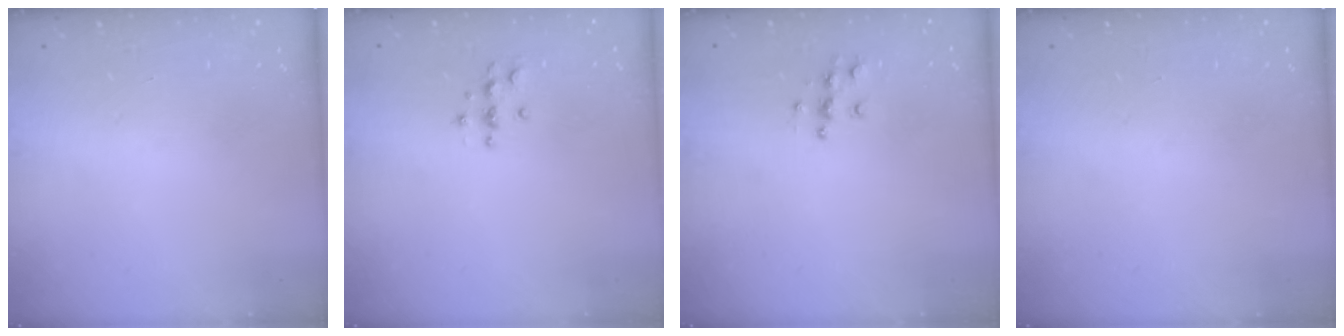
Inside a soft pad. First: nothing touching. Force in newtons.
{"total": 3.7, "press": 3.6, "slide": 0.5}
{"total": 6.4, "press": 6.4, "slide": 0.3}
{"total": 0.0}